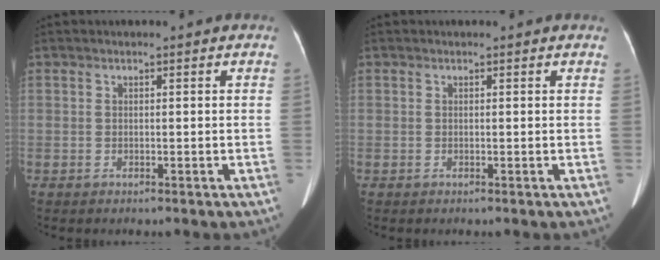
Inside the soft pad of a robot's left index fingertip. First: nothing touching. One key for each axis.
{"total": 0.0}